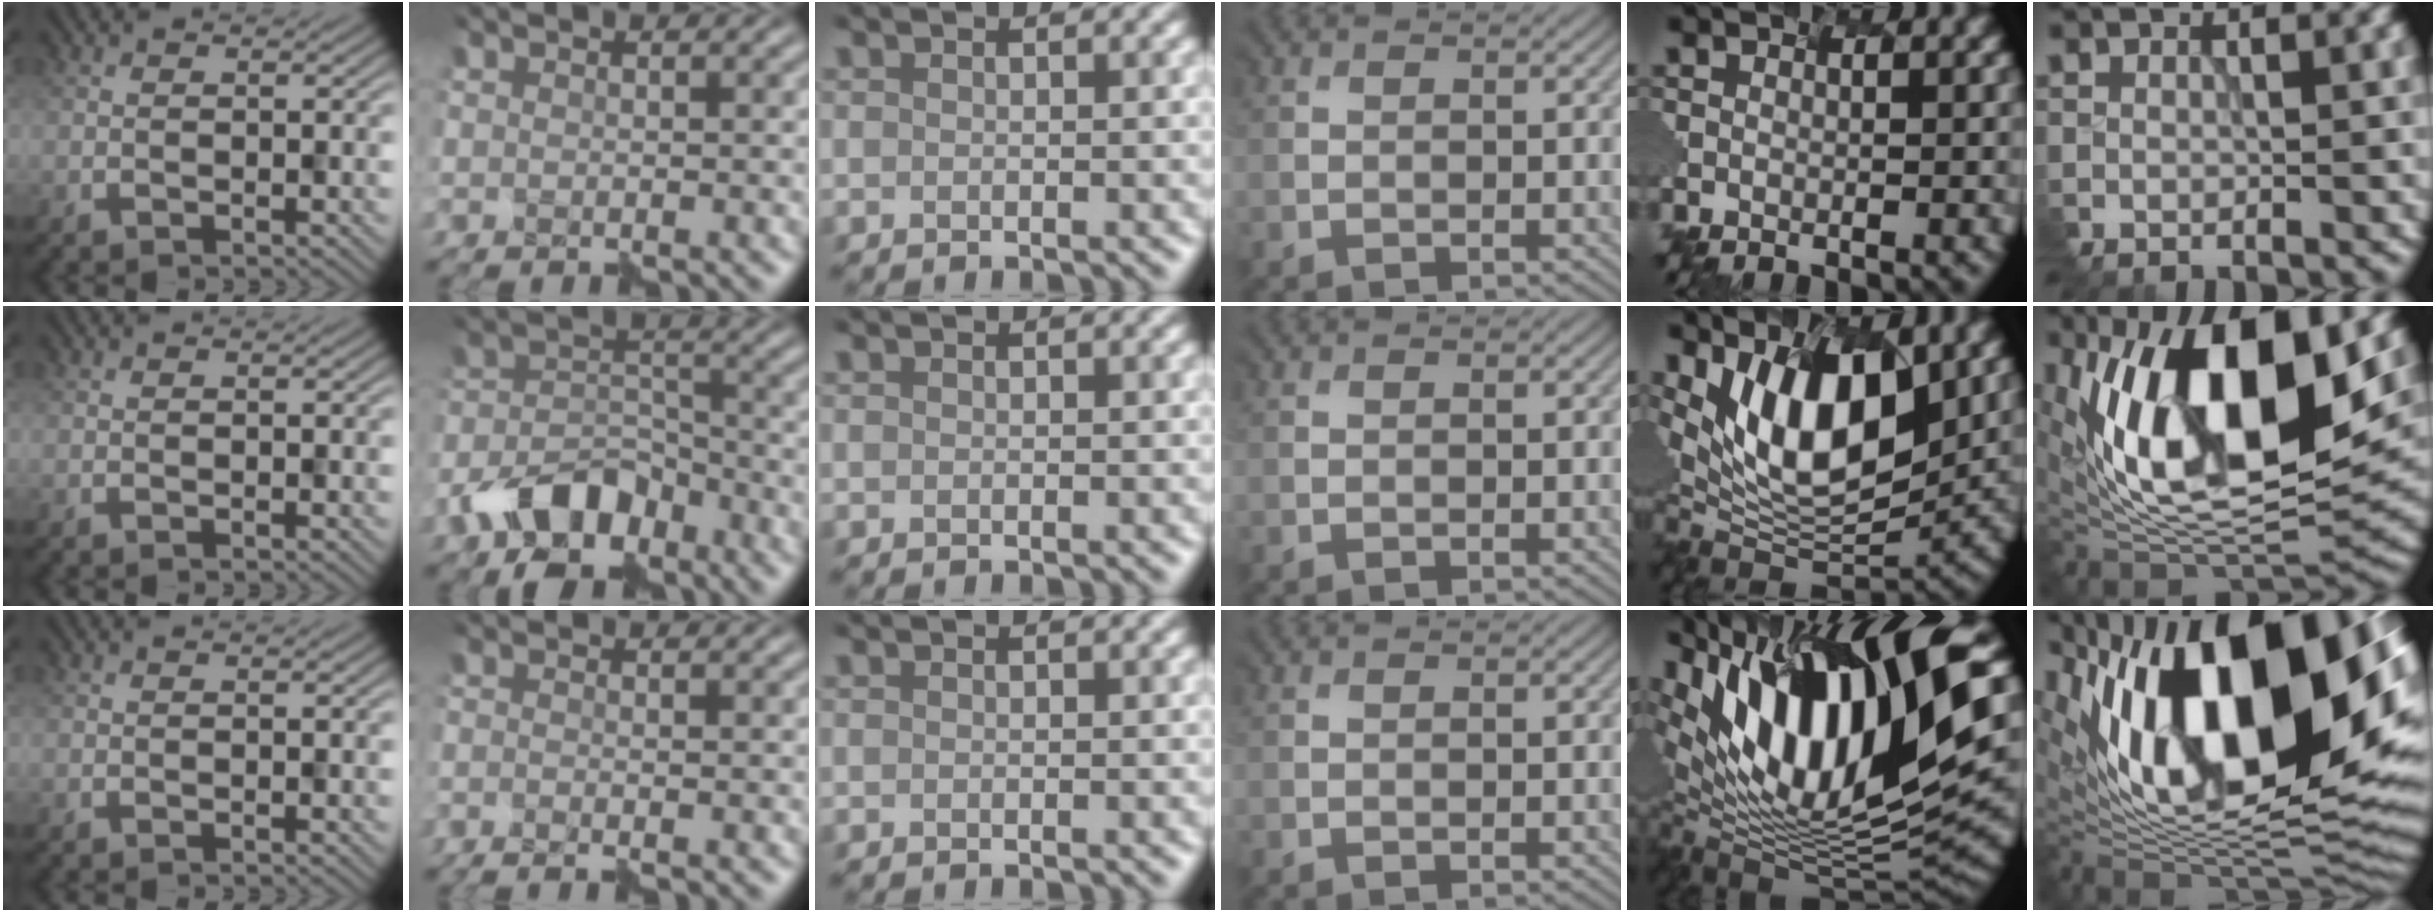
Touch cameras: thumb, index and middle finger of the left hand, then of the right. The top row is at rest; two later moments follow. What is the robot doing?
{"motion": "assemble", "object": "hinged jar"}